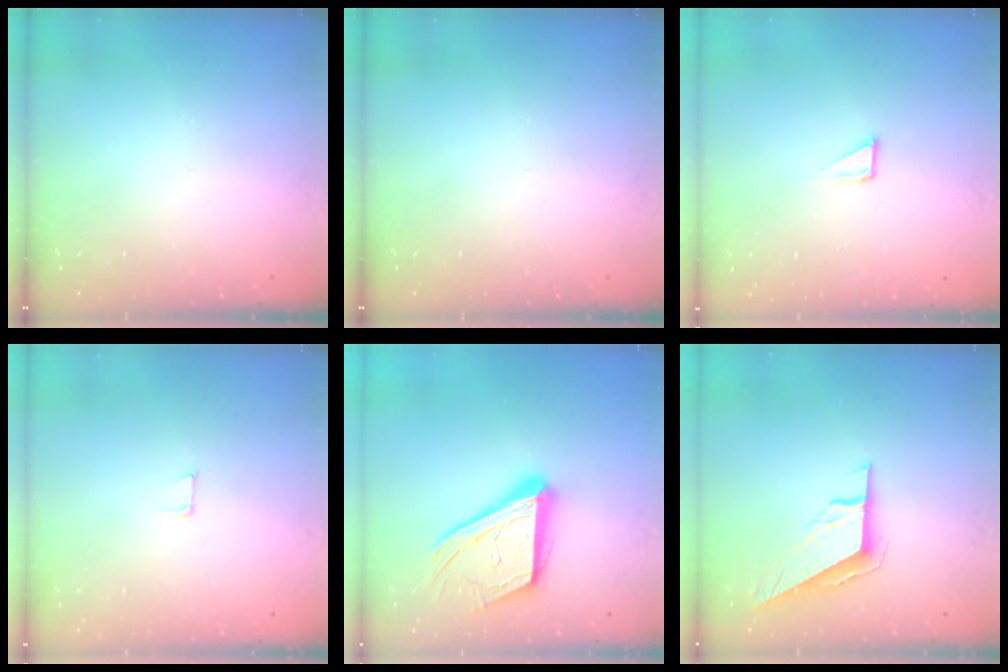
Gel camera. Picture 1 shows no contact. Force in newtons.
{"total": 0.0}
{"total": 2.1, "press": 2.1, "slide": 0.1}
{"total": 4.3, "press": 4.3, "slide": 0.4}
{"total": 19.1, "press": 18.9, "slide": 2.6}
{"total": 8.6, "press": 8.6, "slide": 0.2}